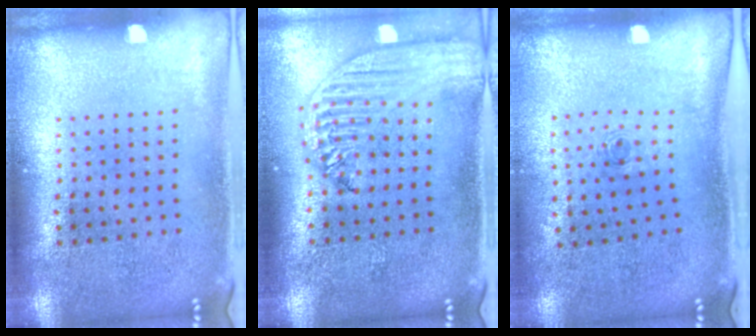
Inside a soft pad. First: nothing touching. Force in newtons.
{"total": 2.6, "press": 2.2, "slide": 1.4}
{"total": 0.6, "press": 0.3, "slide": 0.5}